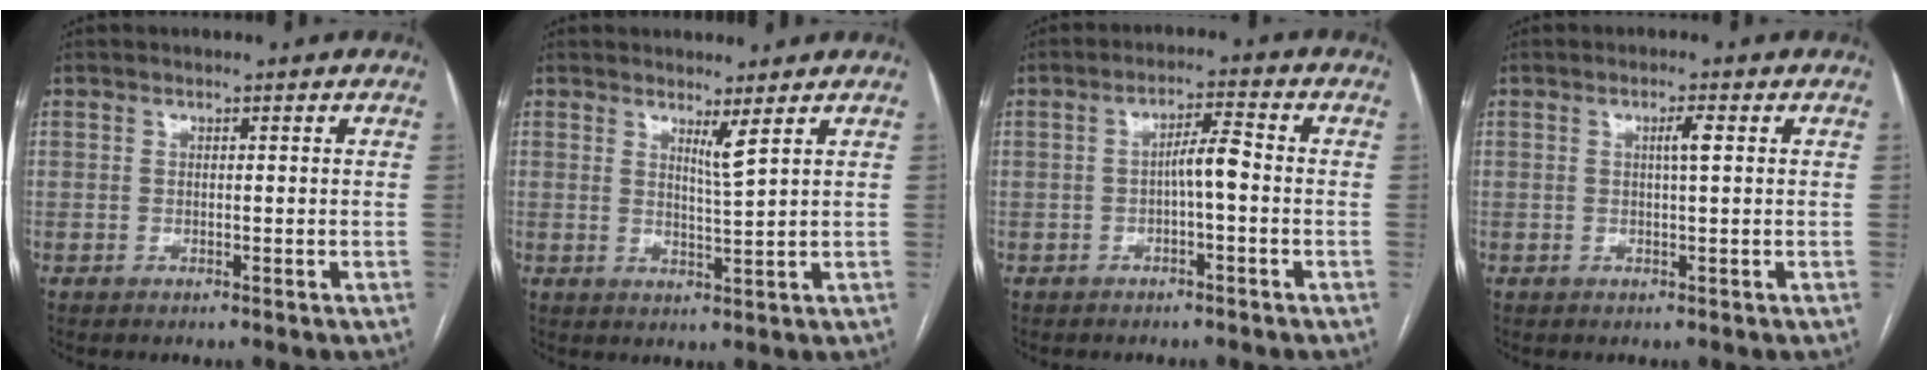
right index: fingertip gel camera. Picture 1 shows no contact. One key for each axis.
{"total": 2.6, "fx": 1.7, "fy": -0.8, "fz": 1.7, "tx": -0.032, "ty": -0.019, "tz": 0.034}
{"total": 4.0, "fx": -0.6, "fy": 0.6, "fz": 3.9, "tx": -0.061, "ty": 0.013, "tz": -0.008}
{"total": 2.1, "fx": 0.5, "fy": -0.2, "fz": 2.0, "tx": -0.036, "ty": 0.001, "tz": 0.008}